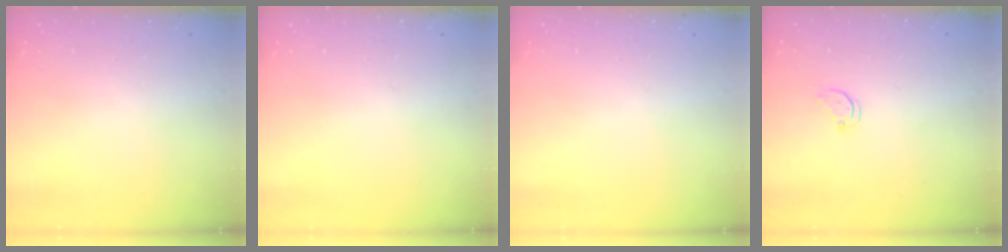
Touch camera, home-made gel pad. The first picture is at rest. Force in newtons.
{"total": 0.0}
{"total": 0.0}
{"total": 2.4, "press": 2.4, "slide": 0.2}